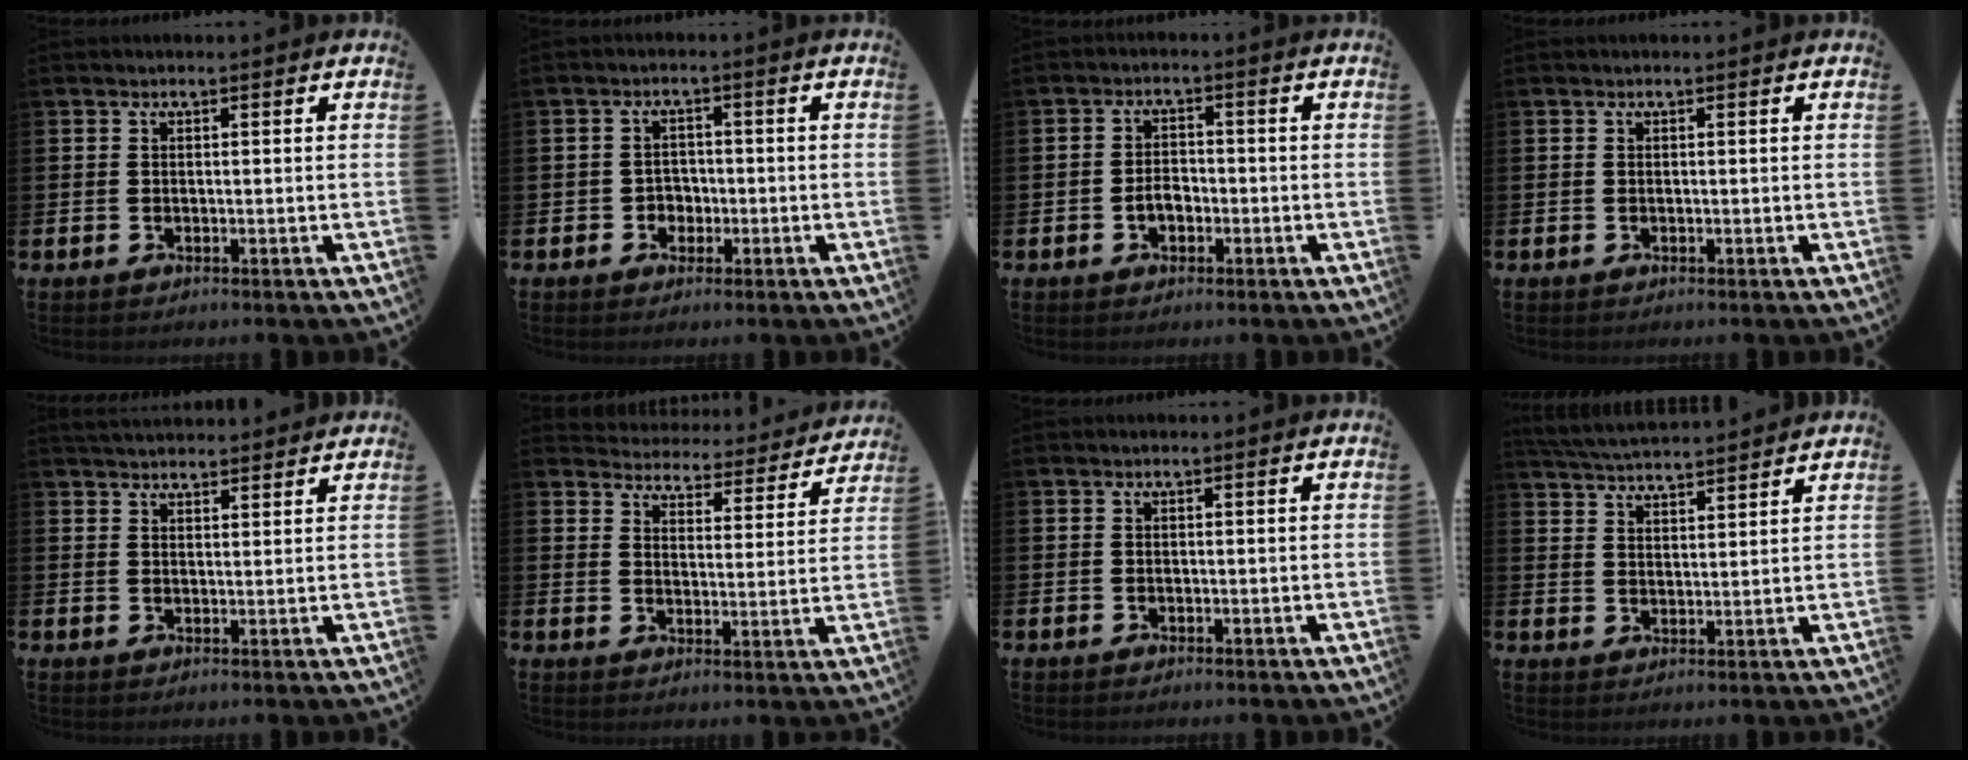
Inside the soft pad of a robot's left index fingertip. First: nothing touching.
{"total": 2.3, "force": [-0.7, 2.1, 0.6], "torque": [-0.015, 0.005, -0.019]}
{"total": 2.4, "force": [-0.8, 1.7, 1.6], "torque": [-0.020, 0.001, -0.020]}
{"total": 0.0}
{"total": 3.3, "force": [3.3, 0.5, 0.2], "torque": [-0.008, -0.014, 0.061]}
{"total": 4.5, "force": [4.5, 0.8, 0.0], "torque": [-0.011, -0.046, 0.072]}
{"total": 0.0}
{"total": 4.8, "force": [4.8, 0.1, 0.4], "torque": [-0.027, -0.027, 0.086]}